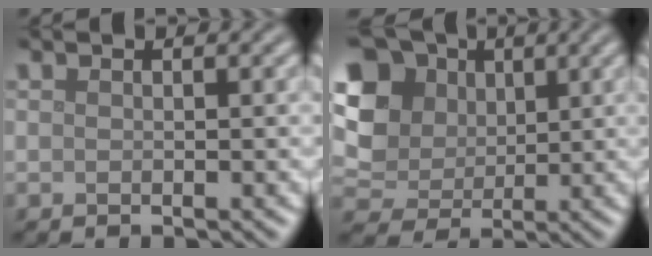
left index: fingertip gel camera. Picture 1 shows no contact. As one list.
[{"total": 9.1, "force": [3.1, 7.2, 4.6], "torque": [-0.116, 0.025, 0.041]}]